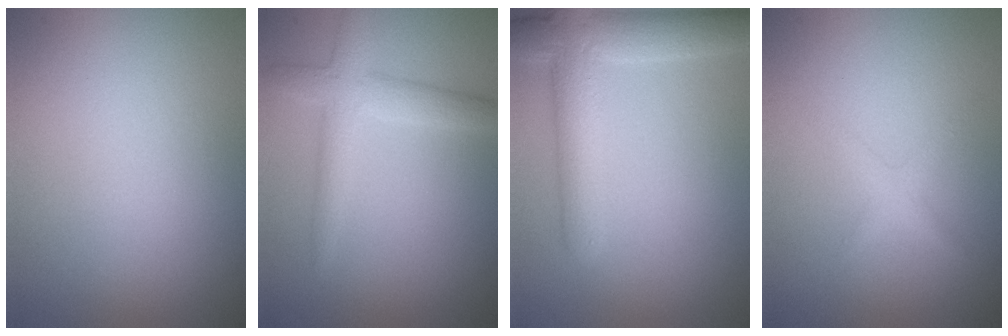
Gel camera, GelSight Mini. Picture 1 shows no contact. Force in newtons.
{"total": 3.3, "press": 3.3, "slide": 0.2}
{"total": 5.8, "press": 5.8, "slide": 0.5}
{"total": 1.3, "press": 1.3, "slide": 0.1}